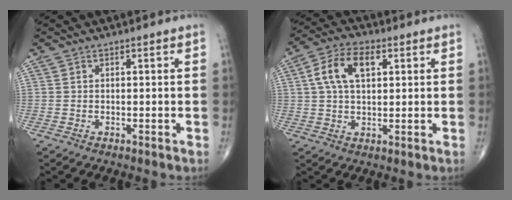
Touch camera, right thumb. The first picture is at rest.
{"total": 9.3, "force": [2.6, 5.1, 7.3], "torque": [-0.134, 0.014, 0.045]}